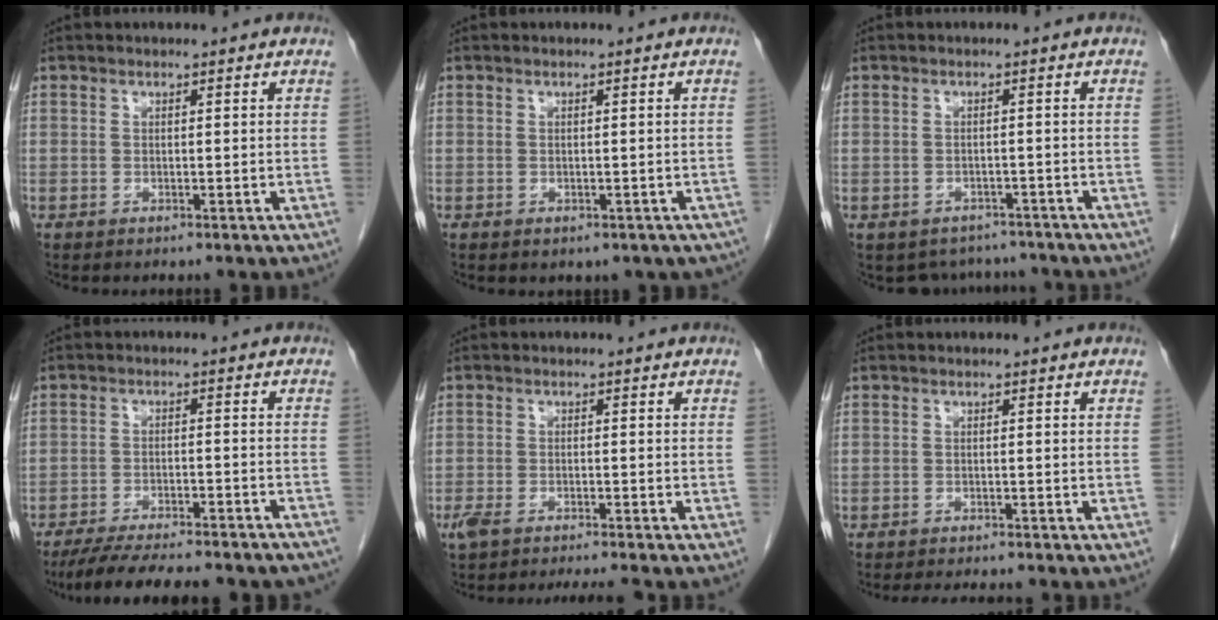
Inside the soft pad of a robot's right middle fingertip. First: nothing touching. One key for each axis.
{"total": 3.8, "fx": -2.5, "fy": 2.4, "fz": 1.4, "tx": -0.007, "ty": 0.007, "tz": -0.022}
{"total": 5.9, "fx": -5.1, "fy": 3.0, "fz": 0.3, "tx": 0.005, "ty": 0.012, "tz": -0.062}
{"total": 18.4, "fx": -16.3, "fy": 2.8, "fz": 8.0, "tx": -0.115, "ty": -0.017, "tz": -0.221}
{"total": 8.0, "fx": -6.8, "fy": 1.1, "fz": 4.1, "tx": -0.065, "ty": -0.004, "tz": -0.104}
{"total": 4.9, "fx": -4.5, "fy": 0.8, "fz": 1.8, "tx": -0.019, "ty": -0.007, "tz": -0.063}